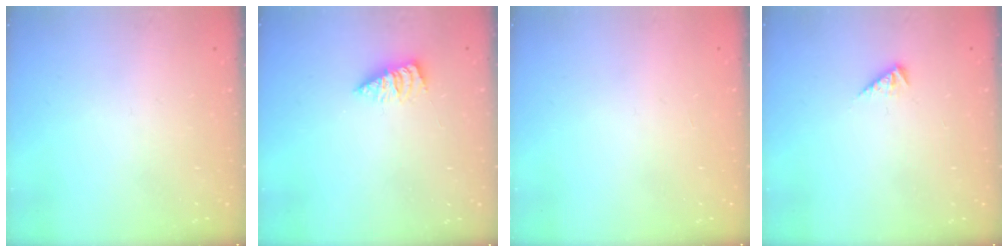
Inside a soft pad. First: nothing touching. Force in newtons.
{"total": 2.5, "press": 2.5, "slide": 0.3}
{"total": 0.0}
{"total": 2.7, "press": 2.7, "slide": 0.6}